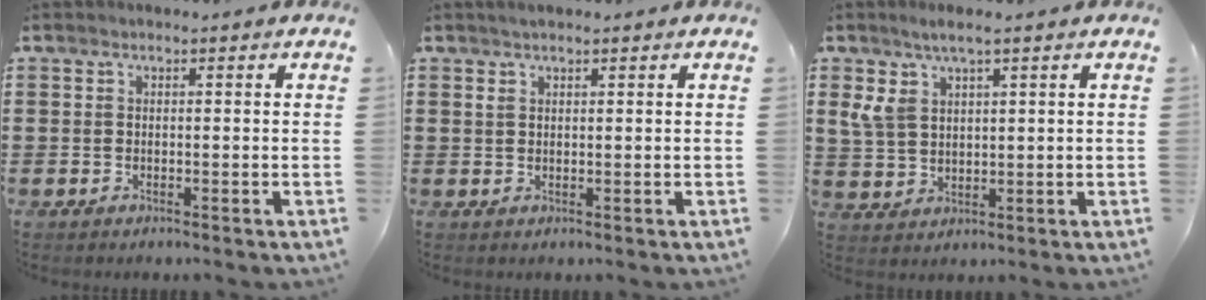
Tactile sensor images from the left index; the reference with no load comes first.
{"total": 1.3, "force": [0.9, 0.6, 0.7], "torque": [-0.016, 0.004, 0.016]}
{"total": 4.9, "force": [2.5, 2.4, 3.4], "torque": [-0.075, 0.007, 0.044]}